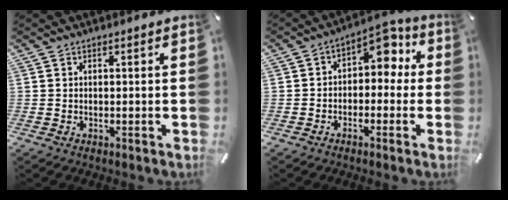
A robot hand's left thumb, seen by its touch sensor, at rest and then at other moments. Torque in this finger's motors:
{"motor_torque": [1.46, 1.47, 0.50, -0.47, 0.02]}